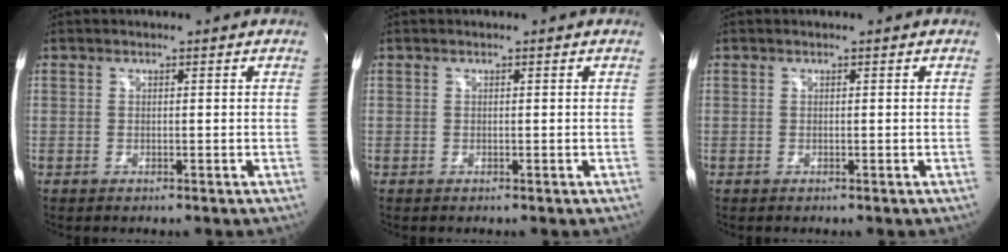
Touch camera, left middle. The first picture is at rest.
{"total": 0.0}
{"total": 0.0}